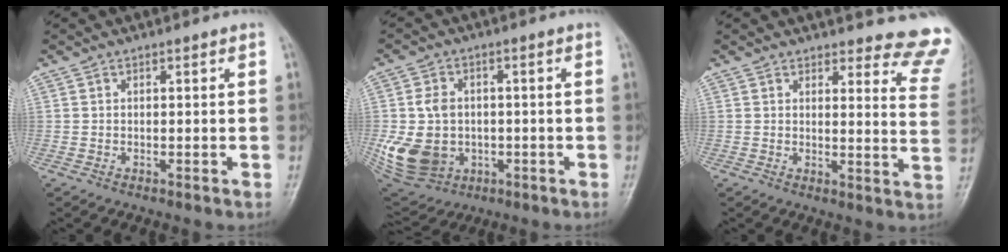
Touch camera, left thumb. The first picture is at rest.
{"total": 13.8, "force": [-1.6, 11.1, 8.1], "torque": [-0.152, 0.005, -0.009]}
{"total": 12.4, "force": [11.9, 2.5, 2.0], "torque": [0.028, -0.116, 0.099]}